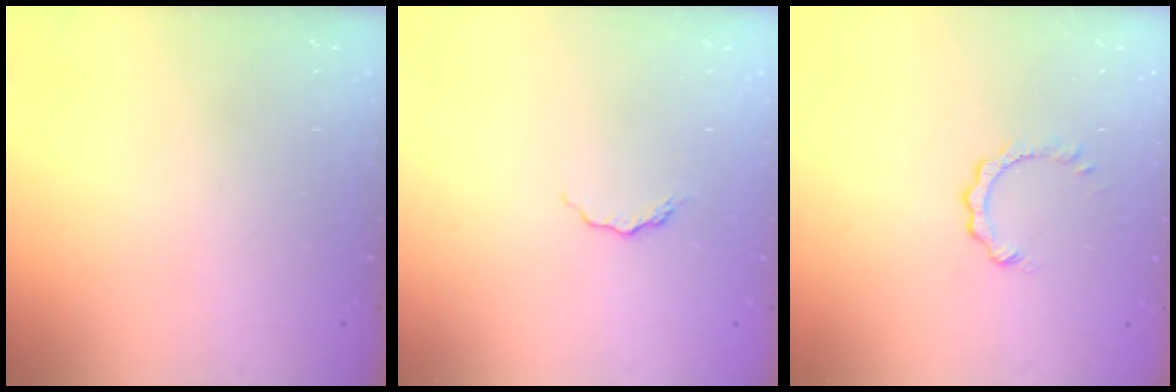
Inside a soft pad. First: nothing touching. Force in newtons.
{"total": 4.4, "press": 4.4, "slide": 0.4}
{"total": 1.0, "press": 1.0, "slide": 0.2}